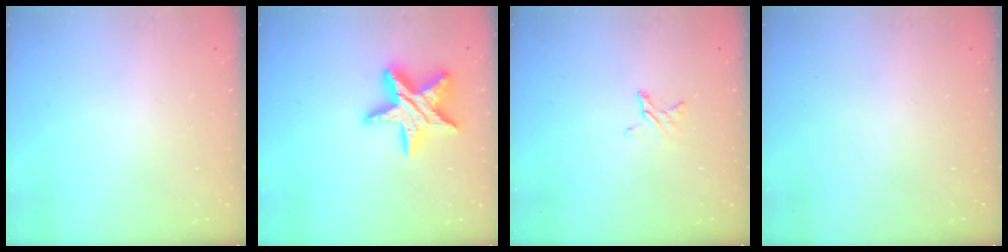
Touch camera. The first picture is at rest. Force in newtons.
{"total": 17.1, "press": 17.1, "slide": 1.7}
{"total": 2.9, "press": 2.9, "slide": 0.3}
{"total": 0.0}